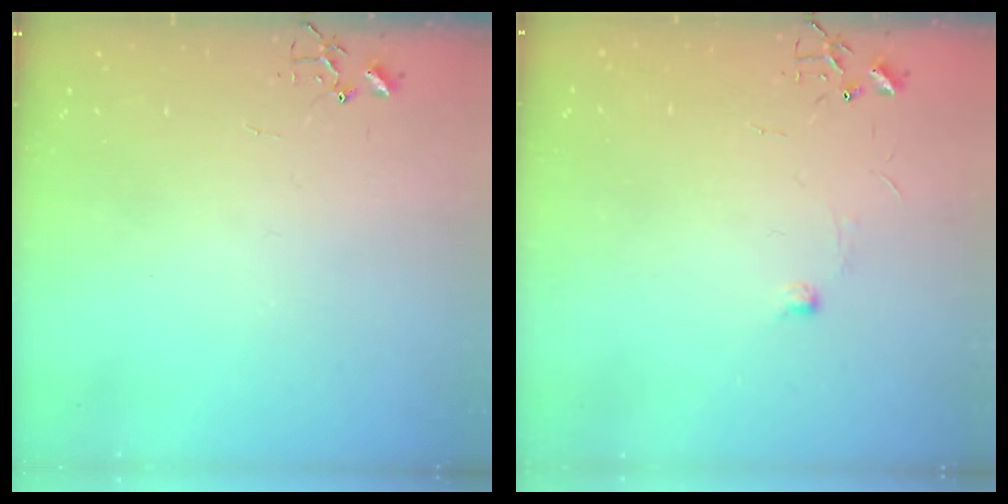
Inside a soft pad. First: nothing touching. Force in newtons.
{"total": 4.4, "press": 4.3, "slide": 0.6}